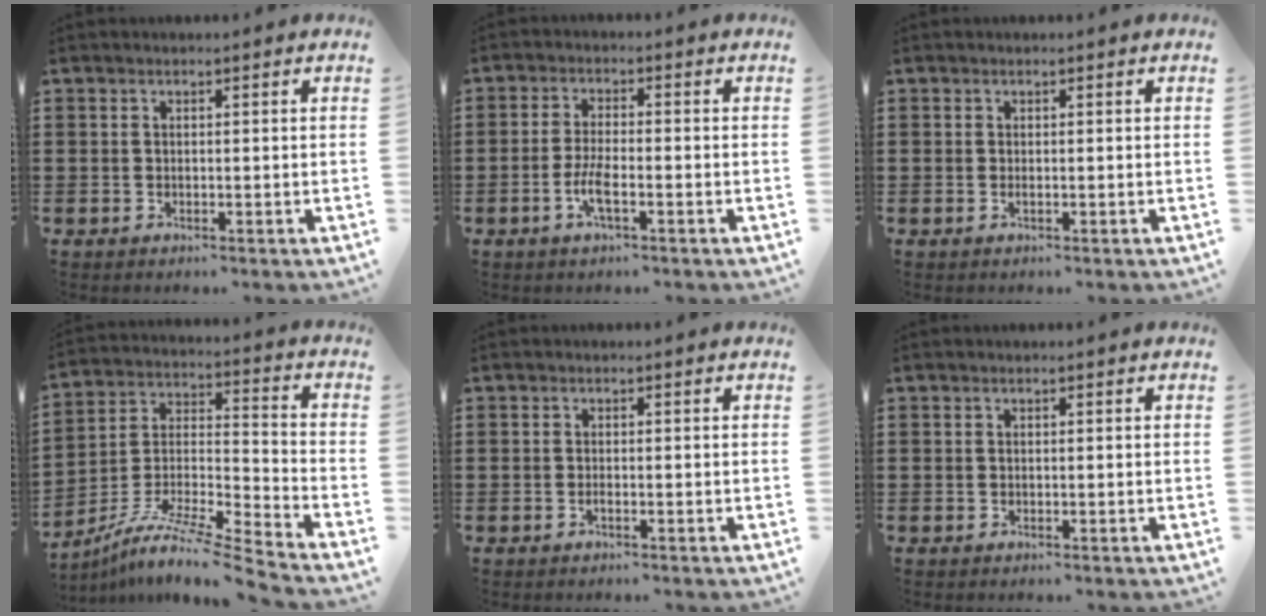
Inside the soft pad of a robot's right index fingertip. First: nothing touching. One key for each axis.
{"total": 3.2, "fx": -1.4, "fy": 0.6, "fz": 2.8, "tx": -0.063, "ty": -0.005, "tz": -0.028}
{"total": 0.5, "fx": -0.1, "fy": 0.1, "fz": 0.5, "tx": -0.010, "ty": -0.003, "tz": -0.002}
{"total": 9.7, "fx": -8.2, "fy": 0.1, "fz": 5.2, "tx": -0.097, "ty": -0.002, "tz": -0.167}
{"total": 0.7, "fx": -0.4, "fy": 0.1, "fz": 0.6, "tx": -0.012, "ty": -0.004, "tz": -0.006}
{"total": 0.0}